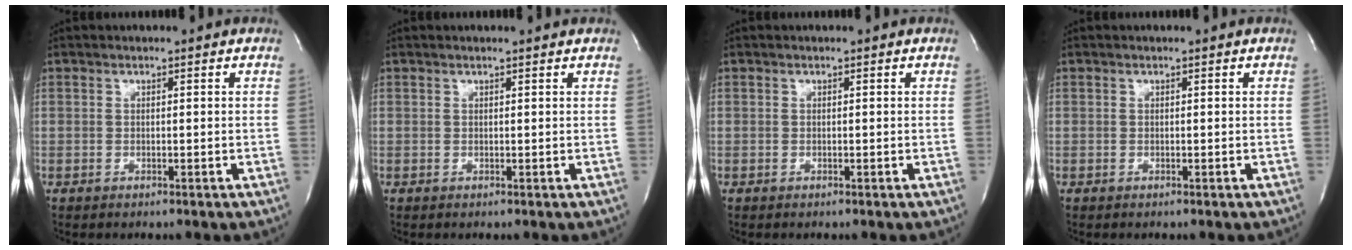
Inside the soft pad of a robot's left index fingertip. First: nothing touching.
{"total": 1.3, "force": [1.3, -0.1, 0.4], "torque": [-0.011, 0.007, 0.016]}
{"total": 0.0}
{"total": 0.0}